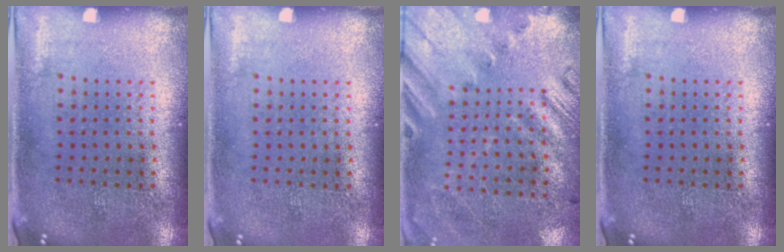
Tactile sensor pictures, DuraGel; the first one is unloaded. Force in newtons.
{"total": 0.0}
{"total": 2.6, "press": 1.9, "slide": 1.7}
{"total": 0.0}